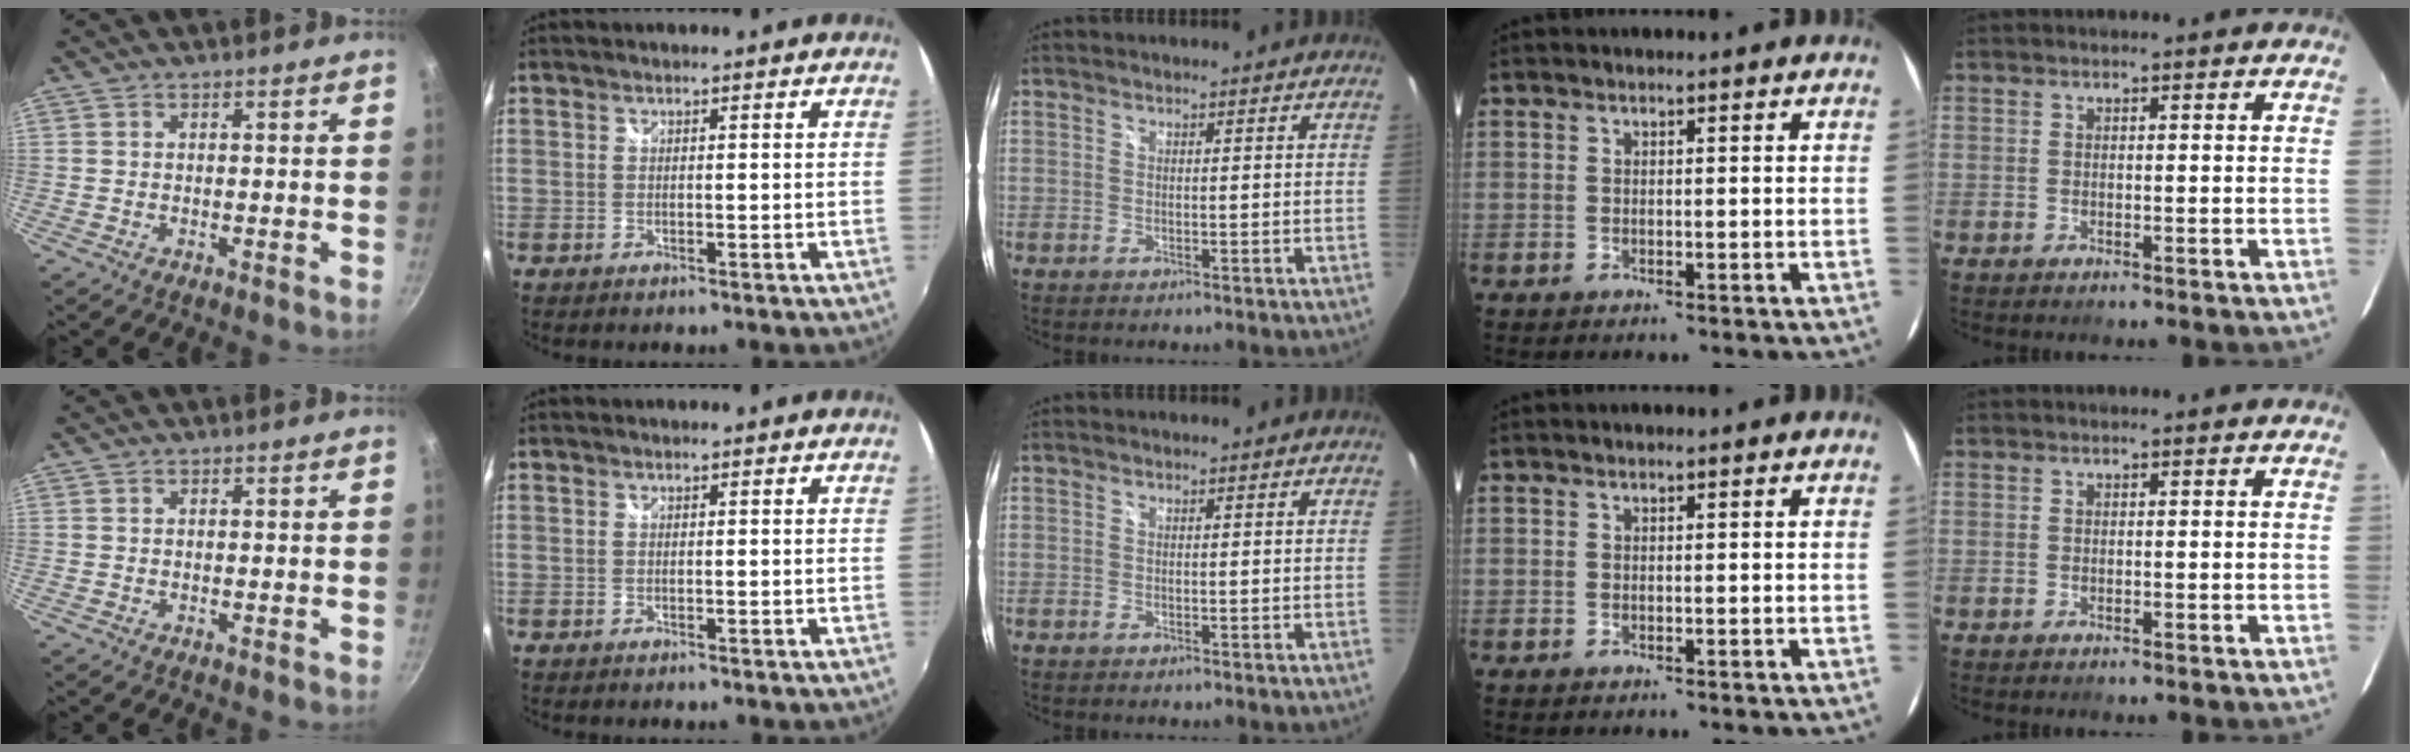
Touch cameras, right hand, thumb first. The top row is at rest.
{}